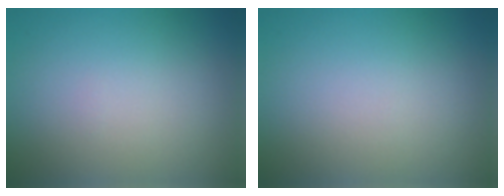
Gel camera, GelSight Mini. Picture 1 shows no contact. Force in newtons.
{"total": 0.0}